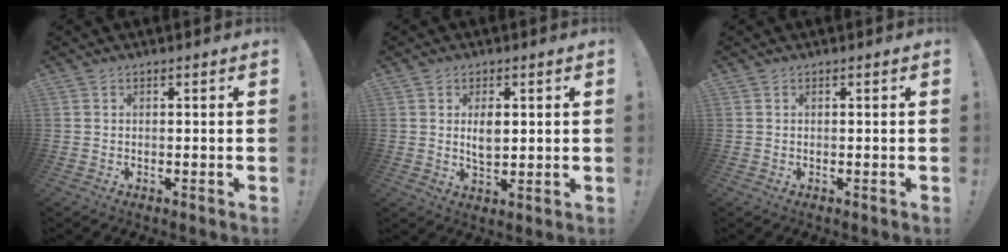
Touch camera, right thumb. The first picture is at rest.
{"total": 4.7, "force": [1.3, 2.6, 3.7], "torque": [-0.063, -0.006, 0.017]}
{"total": 0.0}